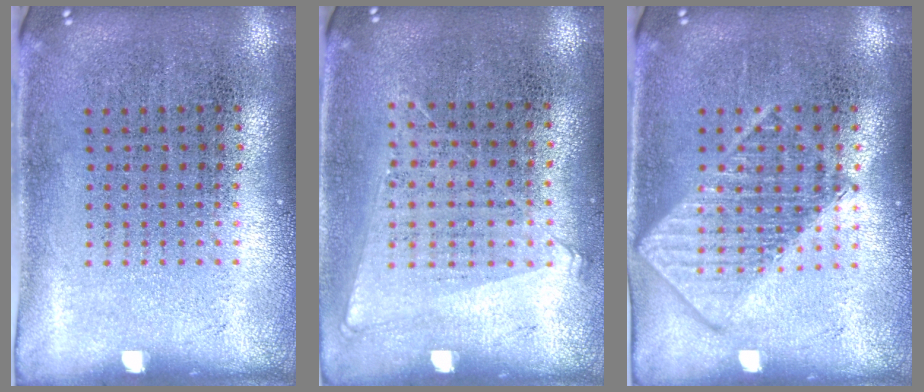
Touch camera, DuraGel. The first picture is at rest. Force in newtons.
{"total": 1.0, "press": 0.9, "slide": 0.5}
{"total": 2.8, "press": 2.8, "slide": 0.3}